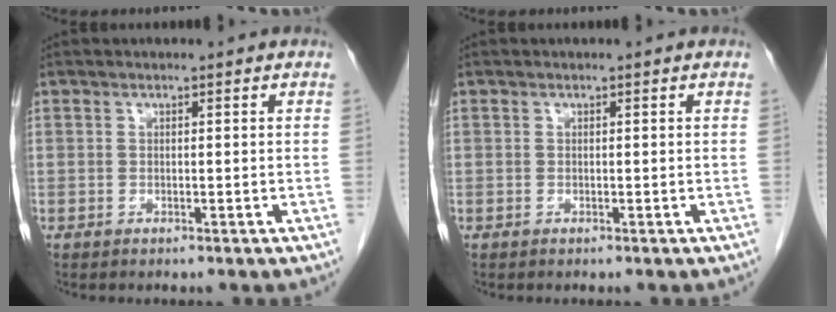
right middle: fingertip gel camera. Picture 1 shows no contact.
{"total": 0.0}